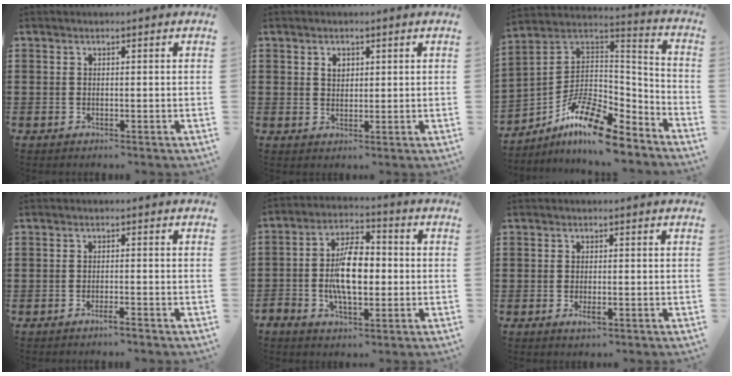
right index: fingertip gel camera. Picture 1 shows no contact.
{"total": 1.9, "force": [0.9, 1.4, 1.0], "torque": [-0.024, 0.007, 0.017]}
{"total": 12.6, "force": [-8.8, 3.6, 8.2], "torque": [-0.166, 0.019, -0.170]}
{"total": 1.5, "force": [-1.2, 0.1, 1.0], "torque": [-0.017, -0.002, -0.021]}
{"total": 9.1, "force": [-1.0, 4.4, 7.9], "torque": [-0.160, 0.006, -0.021]}
{"total": 1.6, "force": [-0.5, 0.6, 1.4], "torque": [-0.026, -0.002, -0.008]}